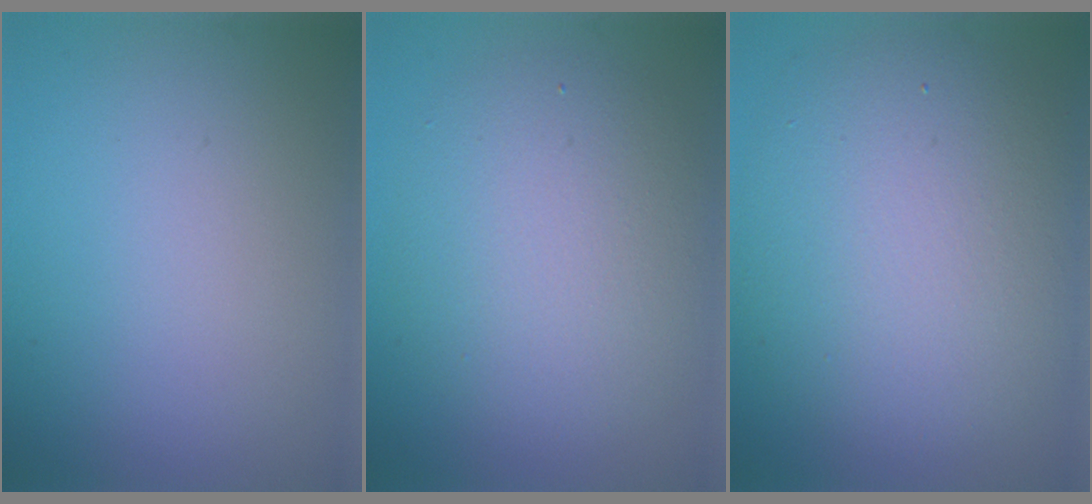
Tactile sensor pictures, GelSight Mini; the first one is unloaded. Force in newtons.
{"total": 5.6, "press": 5.6, "slide": 0.5}
{"total": 9.6, "press": 9.5, "slide": 0.9}